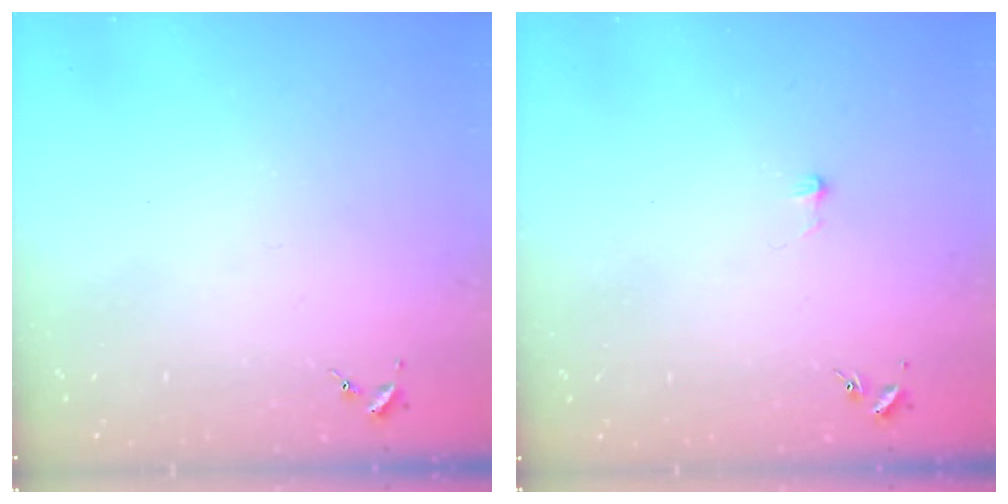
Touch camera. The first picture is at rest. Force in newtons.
{"total": 2.9, "press": 2.9, "slide": 0.2}